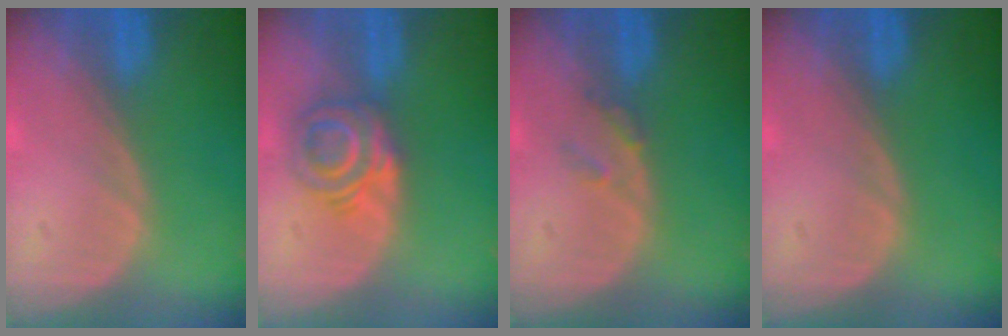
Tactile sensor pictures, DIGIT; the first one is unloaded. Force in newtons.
{"total": 6.2, "press": 5.3, "slide": 3.3}
{"total": 1.6, "press": 1.6, "slide": 0.2}
{"total": 0.0}